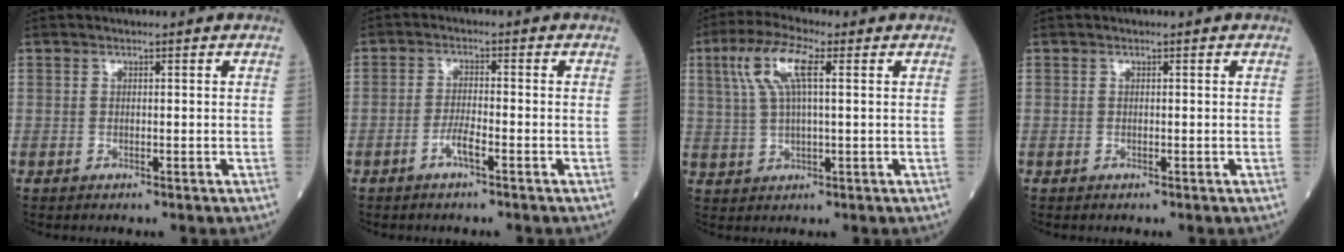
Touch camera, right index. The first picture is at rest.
{"total": 2.8, "force": [-1.7, 0.2, 2.2], "torque": [-0.044, 0.000, -0.034]}
{"total": 8.1, "force": [2.8, 1.8, 7.4], "torque": [-0.161, 0.022, 0.055]}
{"total": 0.0}